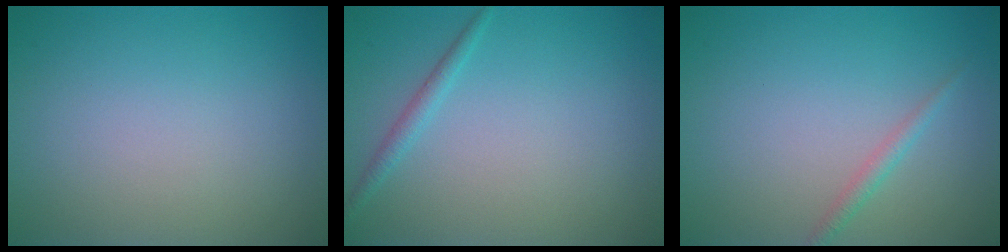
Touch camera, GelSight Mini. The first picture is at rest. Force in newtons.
{"total": 1.1, "press": 1.1, "slide": 0.1}
{"total": 1.2, "press": 1.2, "slide": 0.0}